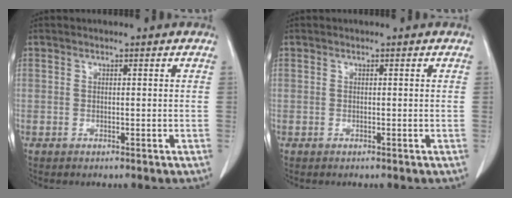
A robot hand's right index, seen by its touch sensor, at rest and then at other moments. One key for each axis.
{"total": 0.0}